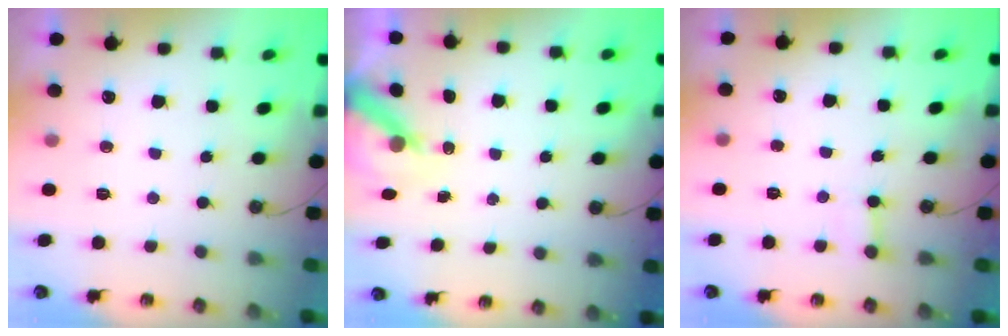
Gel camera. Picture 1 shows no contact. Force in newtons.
{"total": 6.1, "press": 6.0, "slide": 0.8}
{"total": 2.2, "press": 2.2, "slide": 0.5}